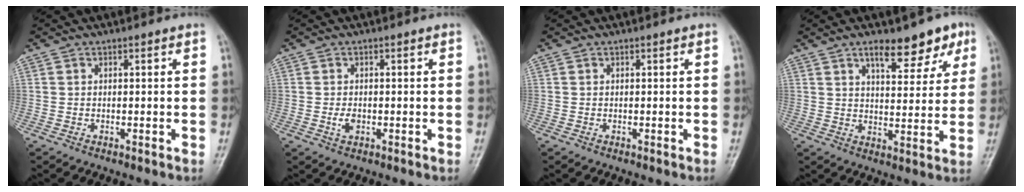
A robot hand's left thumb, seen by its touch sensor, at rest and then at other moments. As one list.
[{"total": 3.3, "force": [-0.7, 2.6, 1.8], "torque": [-0.019, 0.003, -0.006]}, {"total": 0.0}, {"total": 10.1, "force": [6.3, 4.2, 6.7], "torque": [-0.060, -0.033, 0.091]}]